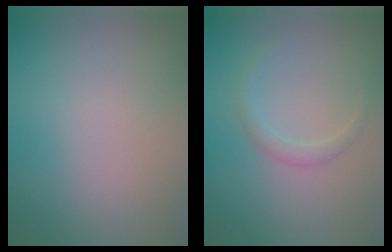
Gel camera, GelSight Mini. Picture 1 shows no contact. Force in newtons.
{"total": 1.4, "press": 1.4, "slide": 0.0}